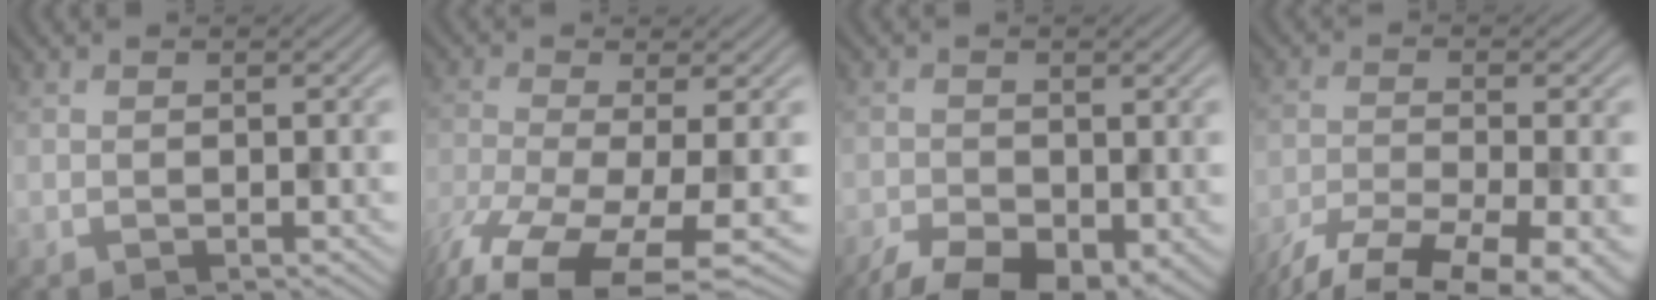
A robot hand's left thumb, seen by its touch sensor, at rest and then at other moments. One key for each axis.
{"total": 11.0, "fx": -6.3, "fy": 3.1, "fz": 8.5, "tx": -0.186, "ty": -0.028, "tz": -0.107}
{"total": 8.6, "fx": -5.3, "fy": 4.0, "fz": 5.5, "tx": -0.105, "ty": -0.029, "tz": -0.084}
{"total": 12.6, "fx": -9.3, "fy": 3.6, "fz": 7.6, "tx": -0.147, "ty": -0.036, "tz": -0.133}